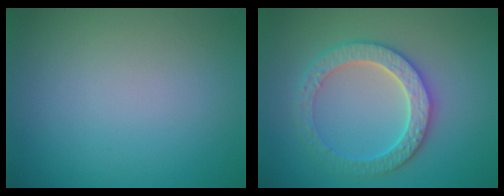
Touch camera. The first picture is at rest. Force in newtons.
{"total": 4.0, "press": 3.8, "slide": 1.0}